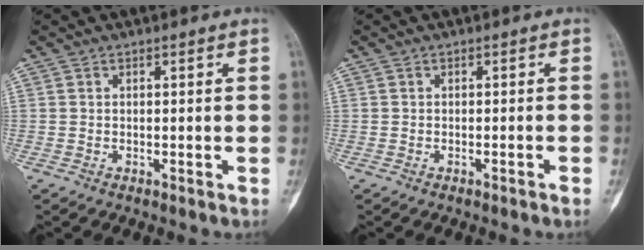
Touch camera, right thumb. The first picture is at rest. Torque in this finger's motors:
{"motor_torque": [-0.58, -0.13, -0.30, 0.31, -0.01]}